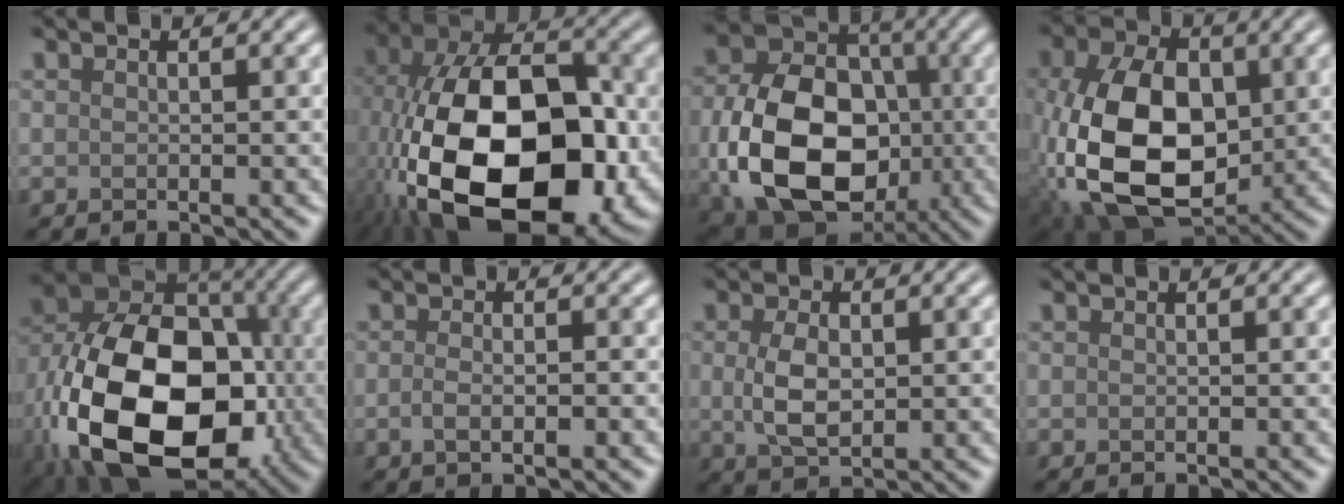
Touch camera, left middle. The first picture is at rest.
{"total": 19.7, "force": [-5.4, 11.4, 15.2], "torque": [-0.297, -0.021, -0.084]}
{"total": 14.1, "force": [-2.4, 10.4, 9.2], "torque": [-0.191, -0.027, -0.045]}
{"total": 12.9, "force": [-1.7, 8.3, 9.8], "torque": [-0.212, -0.003, -0.034]}
{"total": 18.7, "force": [-4.9, 12.5, 13.0], "torque": [-0.265, -0.032, -0.084]}
{"total": 2.1, "force": [-0.6, 0.8, 1.8], "torque": [-0.025, 0.000, -0.009]}
{"total": 3.6, "force": [0.2, 2.2, 2.8], "torque": [-0.066, 0.003, 0.007]}
{"total": 0.0}